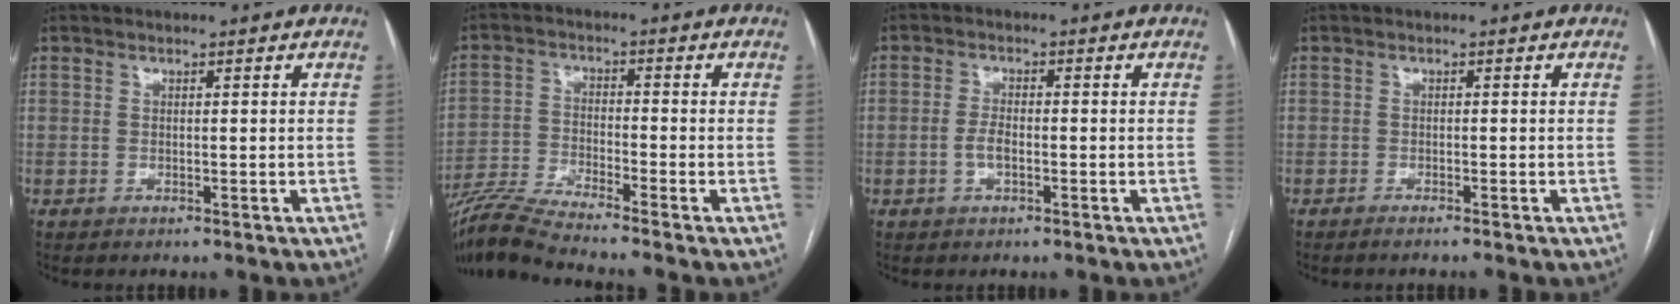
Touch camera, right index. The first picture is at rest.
{"total": 8.8, "force": [-7.9, -1.7, 3.2], "torque": [-0.065, -0.022, -0.154]}
{"total": 2.6, "force": [-0.6, 1.0, 2.3], "torque": [-0.053, 0.003, -0.010]}
{"total": 1.7, "force": [-1.5, -0.2, 0.8], "torque": [-0.010, 0.000, -0.019]}